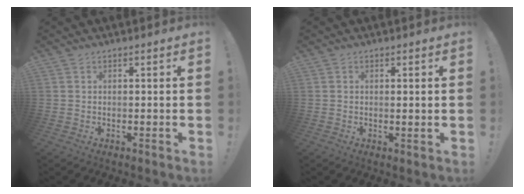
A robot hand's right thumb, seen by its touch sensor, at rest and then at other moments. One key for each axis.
{"total": 1.0, "fx": 0.4, "fy": -0.3, "fz": 0.9, "tx": -0.009, "ty": -0.005, "tz": 0.006}